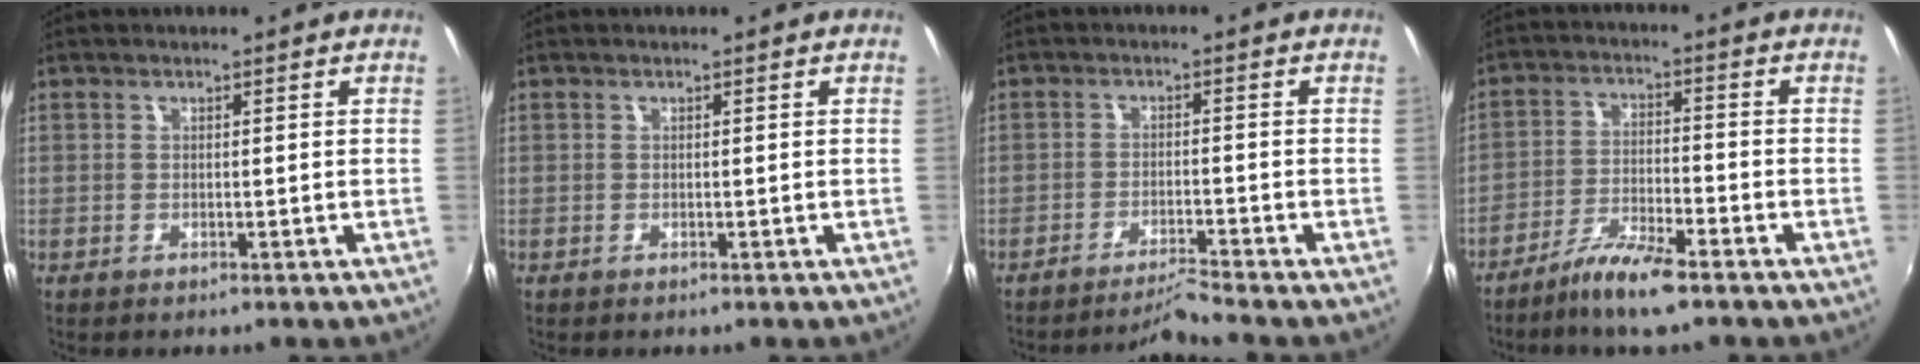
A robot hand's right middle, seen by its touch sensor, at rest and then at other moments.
{"total": 0.0}
{"total": 3.8, "force": [-3.4, -1.6, 0.4], "torque": [-0.024, 0.006, -0.063]}
{"total": 7.8, "force": [-6.0, 0.9, 4.9], "torque": [-0.110, -0.006, -0.115]}